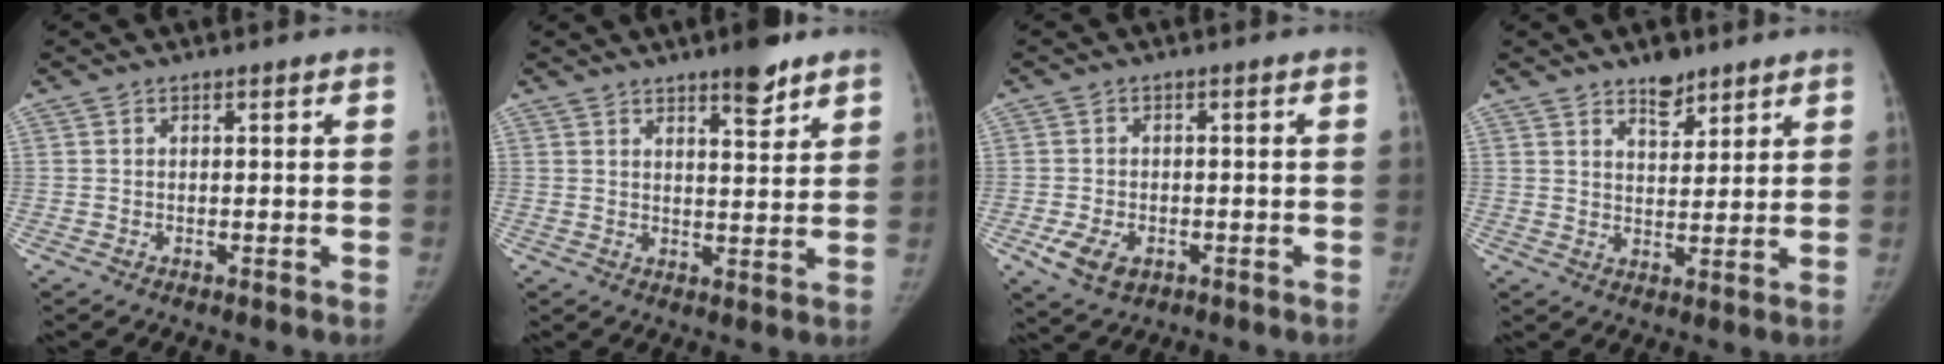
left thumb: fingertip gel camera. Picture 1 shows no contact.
{"total": 6.4, "force": [4.6, 1.6, 4.1], "torque": [-0.045, -0.030, 0.065]}
{"total": 5.7, "force": [-2.1, 3.8, 3.6], "torque": [-0.065, -0.001, -0.029]}
{"total": 5.4, "force": [4.1, 2.5, 2.5], "torque": [-0.018, -0.030, 0.069]}